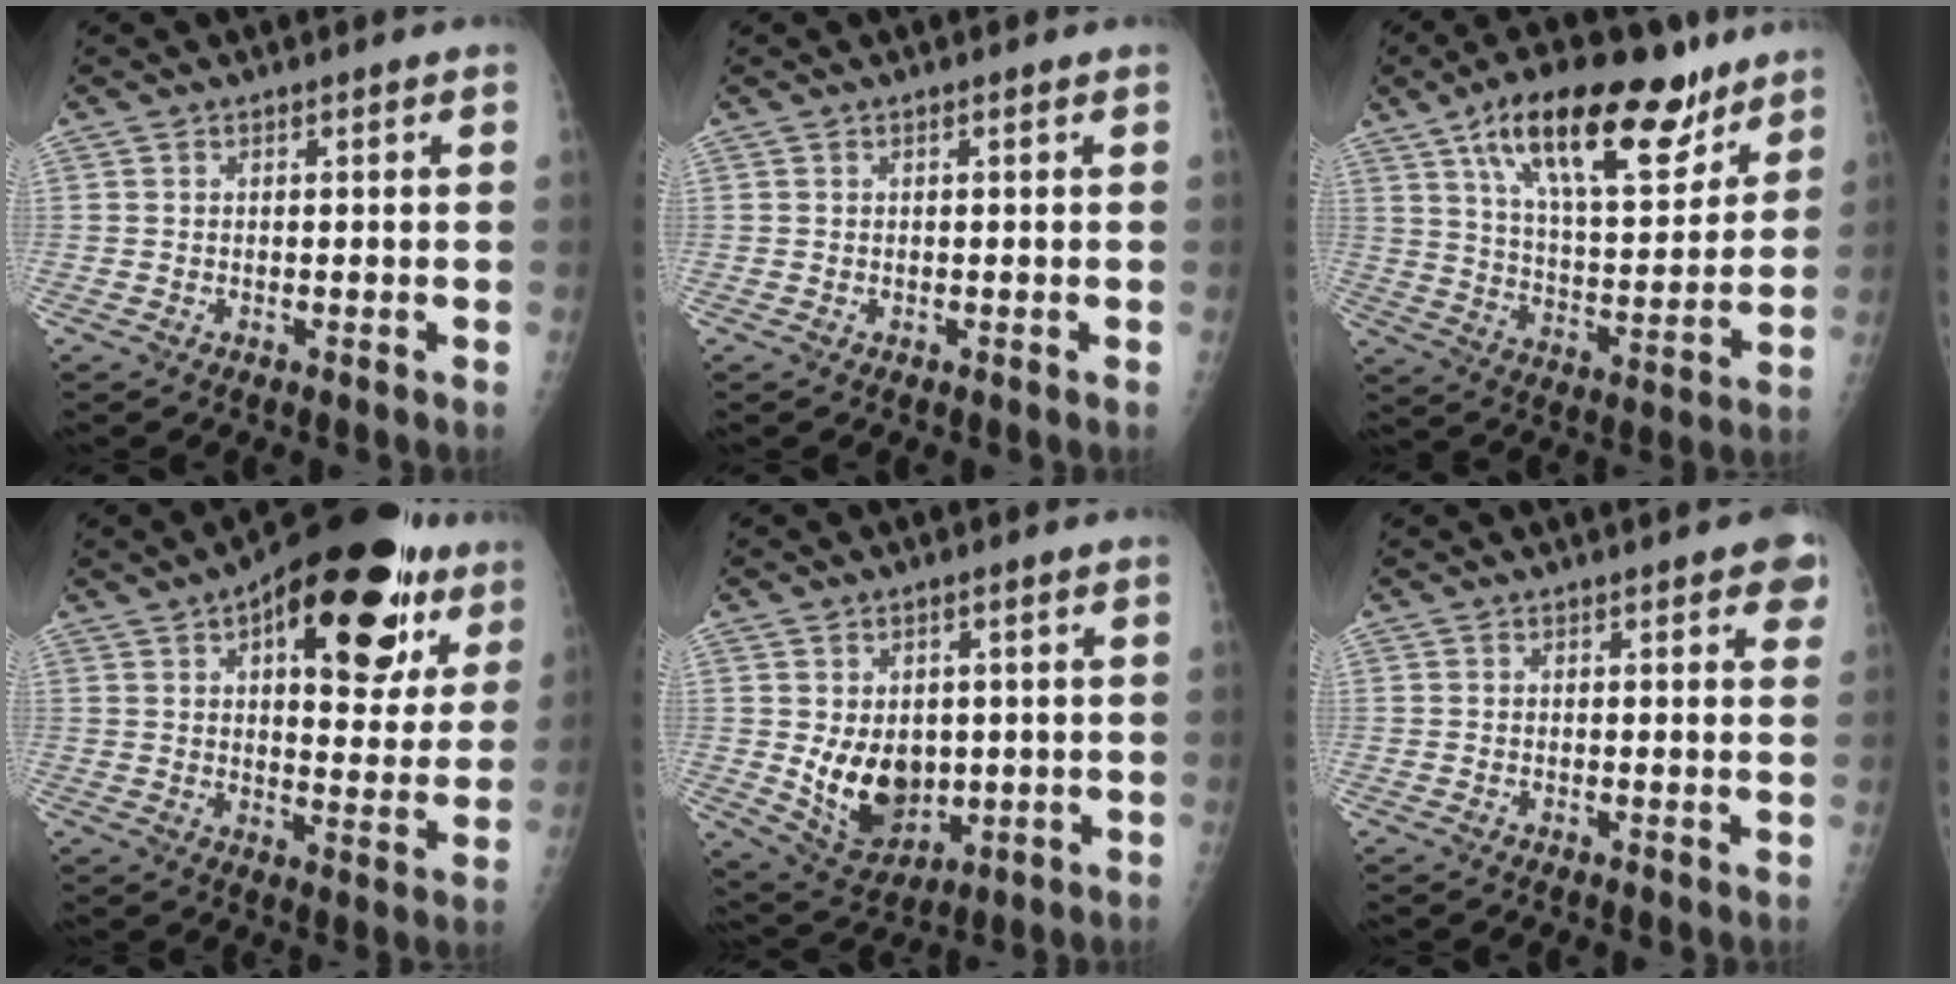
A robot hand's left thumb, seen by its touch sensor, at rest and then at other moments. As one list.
[{"total": 0.0}, {"total": 22.9, "force": [14.1, 9.1, 15.5], "torque": [-0.213, -0.049, 0.236]}, {"total": 26.0, "force": [12.5, 11.3, 19.8], "torque": [-0.238, -0.008, 0.174]}, {"total": 10.7, "force": [0.0, 7.8, 7.4], "torque": [-0.087, -0.021, 0.026]}, {"total": 4.2, "force": [2.2, 1.5, 3.2], "torque": [-0.018, -0.003, 0.019]}]